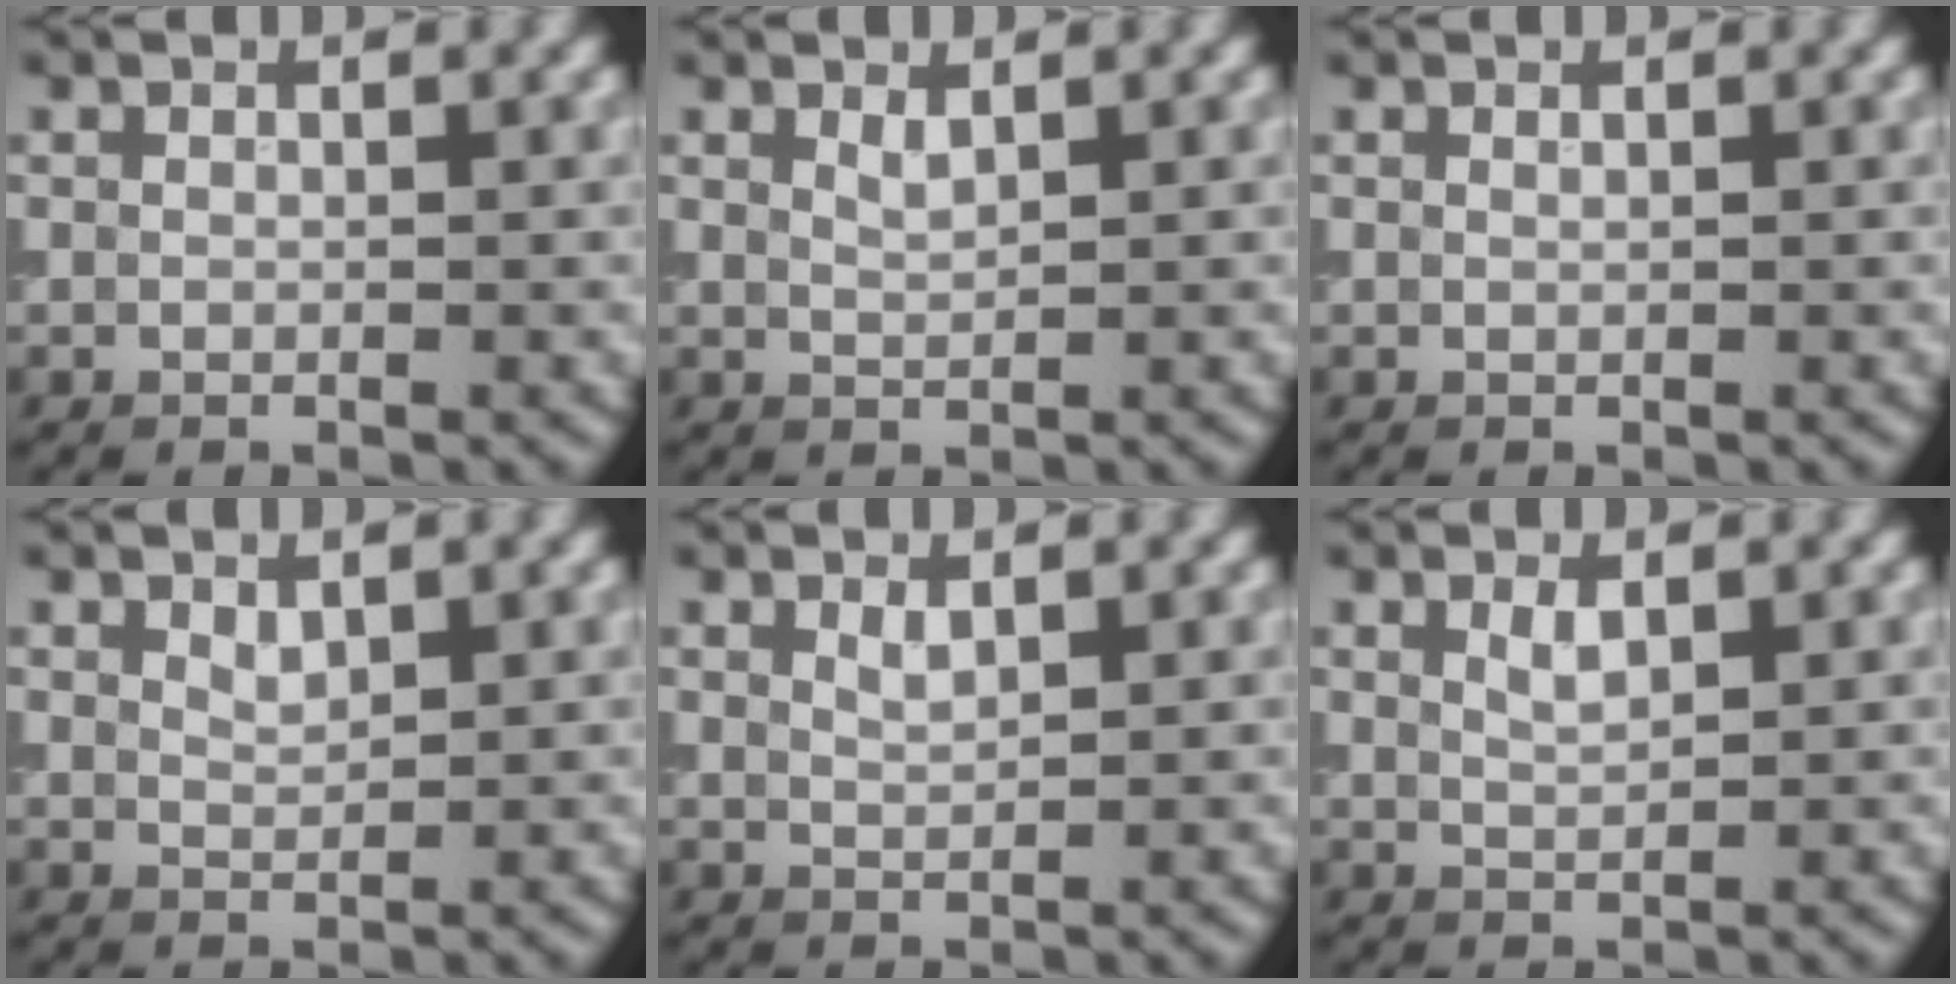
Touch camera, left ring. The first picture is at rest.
{"total": 0.9, "force": [0.7, 0.2, 0.6], "torque": [-0.012, -0.003, 0.014]}
{"total": 0.0}
{"total": 1.0, "force": [0.7, 0.4, 0.5], "torque": [-0.011, -0.002, 0.016]}
{"total": 1.0, "force": [0.7, 0.3, 0.6], "torque": [-0.012, -0.002, 0.014]}
{"total": 1.2, "force": [0.8, 0.4, 0.9], "torque": [-0.020, -0.001, 0.016]}